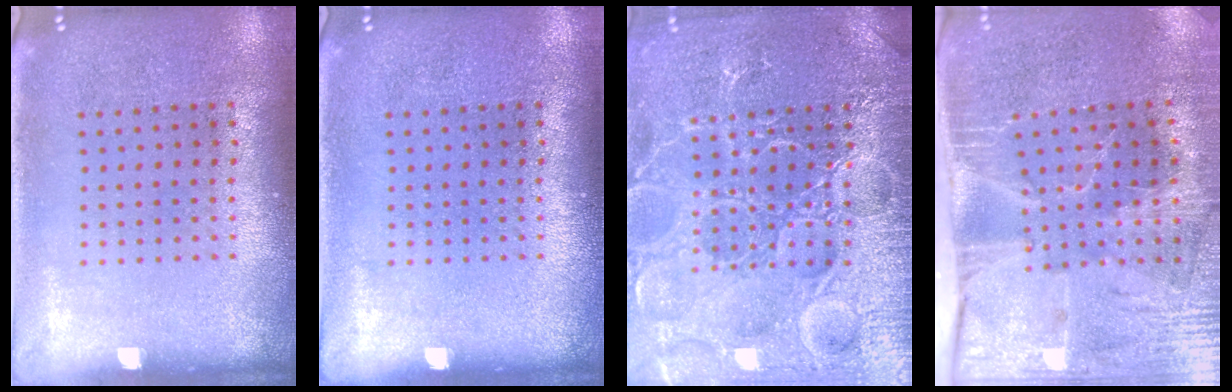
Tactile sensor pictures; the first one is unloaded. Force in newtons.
{"total": 0.0}
{"total": 7.5, "press": 7.4, "slide": 1.0}
{"total": 4.3, "press": 3.6, "slide": 2.4}